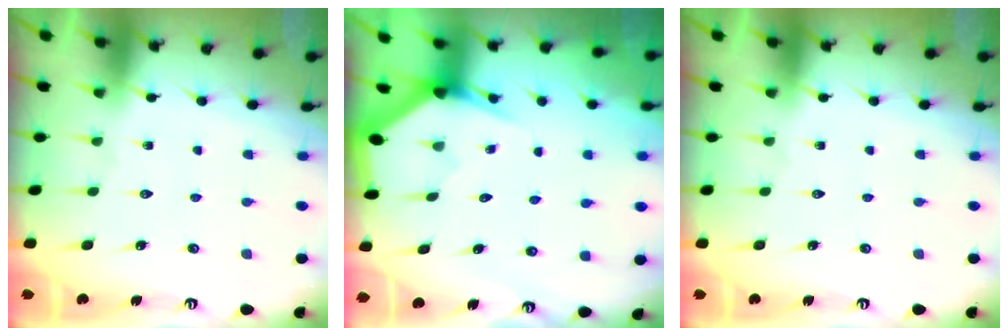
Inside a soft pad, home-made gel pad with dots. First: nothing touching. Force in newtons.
{"total": 2.9, "press": 2.9, "slide": 0.0}
{"total": 0.0}